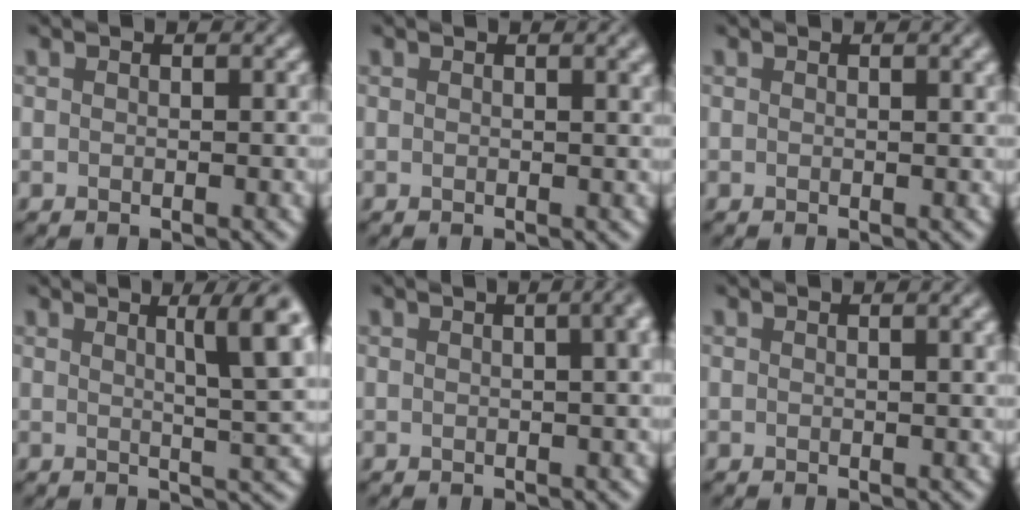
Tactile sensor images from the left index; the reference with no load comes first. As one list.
[{"total": 2.2, "force": [1.0, 0.8, 1.8], "torque": [-0.011, 0.006, 0.010]}, {"total": 1.7, "force": [0.7, 0.5, 1.4], "torque": [-0.012, 0.005, 0.009]}, {"total": 6.9, "force": [2.3, 1.3, 6.4], "torque": [-0.068, 0.009, 0.034]}, {"total": 7.1, "force": [2.0, 3.6, 5.8], "torque": [-0.012, 0.045, -0.012]}, {"total": 2.3, "force": [0.8, 0.7, 2.0], "torque": [-0.016, 0.006, 0.008]}]